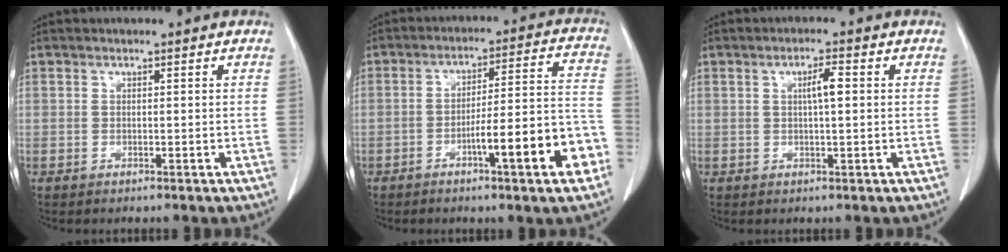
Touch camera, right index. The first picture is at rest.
{"total": 13.2, "force": [-5.6, 1.2, 11.8], "torque": [-0.163, 0.023, -0.077]}
{"total": 3.1, "force": [0.6, 0.3, 3.1], "torque": [-0.054, 0.004, 0.009]}